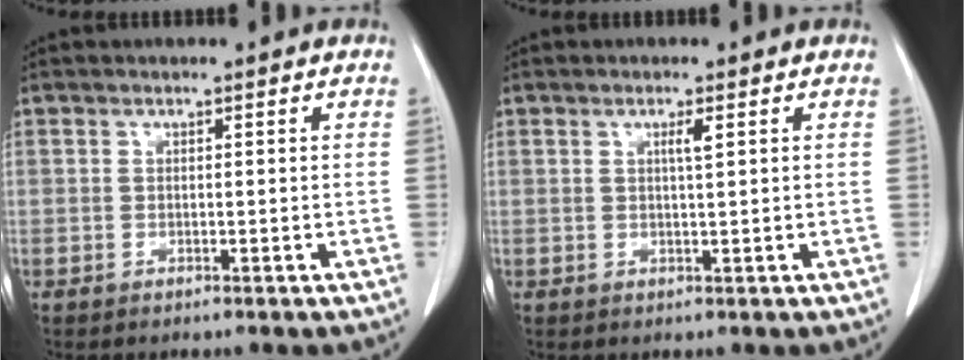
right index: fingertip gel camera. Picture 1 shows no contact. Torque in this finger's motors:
{"motor_torque": [0.25, 0.20, 0.06, 0.03]}